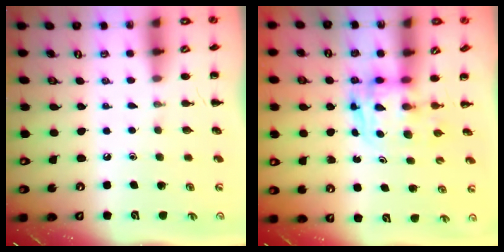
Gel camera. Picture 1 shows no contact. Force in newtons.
{"total": 2.6, "press": 2.6, "slide": 0.2}